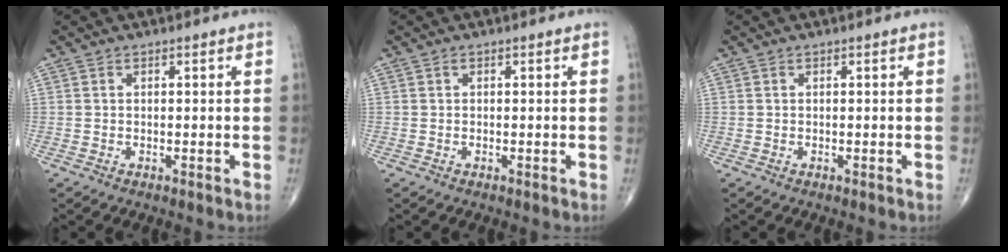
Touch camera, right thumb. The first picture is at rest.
{"total": 0.0}
{"total": 0.0}